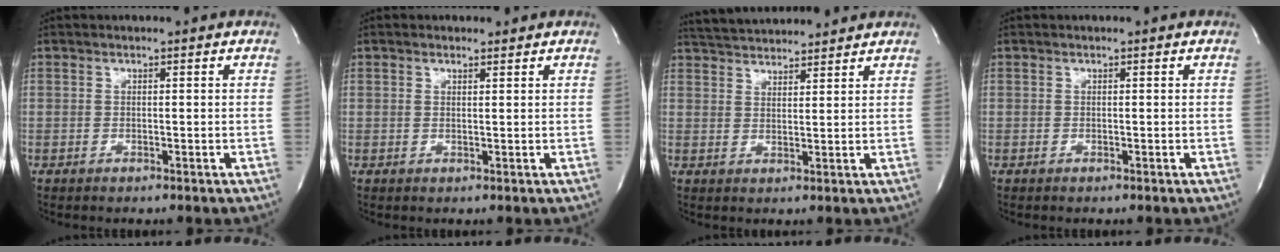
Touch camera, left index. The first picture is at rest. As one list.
[{"total": 1.0, "force": [0.8, 0.3, 0.5], "torque": [-0.017, -0.002, 0.012]}, {"total": 9.7, "force": [9.3, 1.2, 2.5], "torque": [-0.051, 0.026, 0.146]}, {"total": 0.0}]